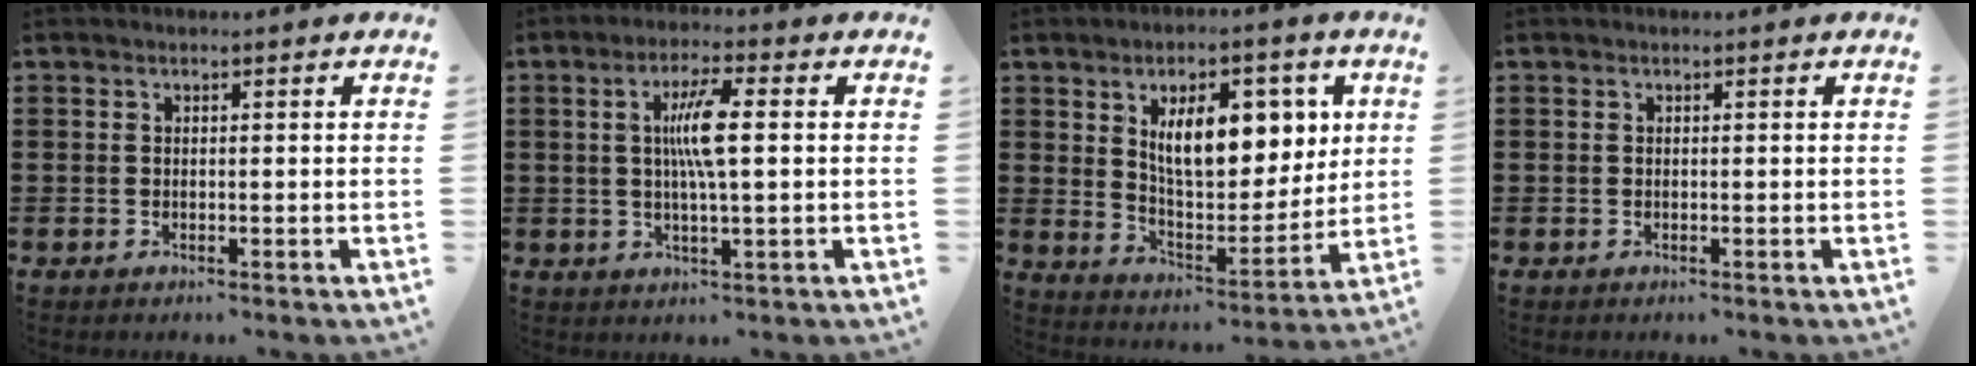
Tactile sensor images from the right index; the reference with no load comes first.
{"total": 6.6, "force": [0.7, 0.9, 6.5], "torque": [-0.130, -0.001, 0.005]}
{"total": 11.5, "force": [4.5, 5.7, 8.9], "torque": [-0.147, -0.004, 0.075]}
{"total": 0.0}